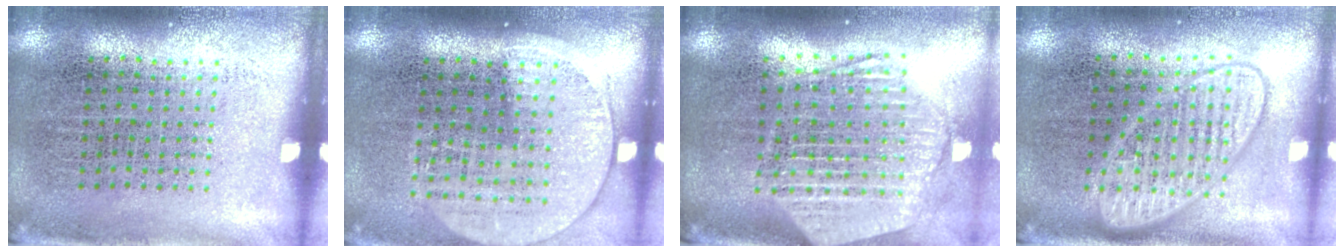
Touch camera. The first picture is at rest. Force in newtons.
{"total": 1.5, "press": 1.4, "slide": 0.6}
{"total": 2.6, "press": 2.1, "slide": 1.5}
{"total": 2.9, "press": 2.8, "slide": 0.4}